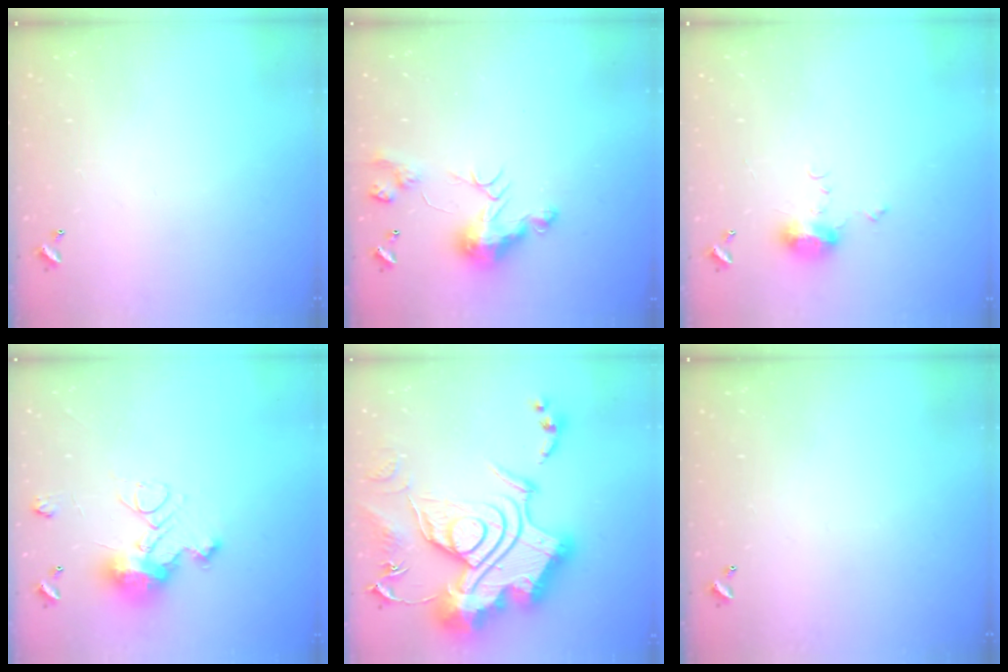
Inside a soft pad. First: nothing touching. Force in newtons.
{"total": 11.0, "press": 11.0, "slide": 0.7}
{"total": 6.2, "press": 6.2, "slide": 0.7}
{"total": 18.1, "press": 18.1, "slide": 0.6}
{"total": 1.1, "press": 1.1, "slide": 0.0}
{"total": 0.0}